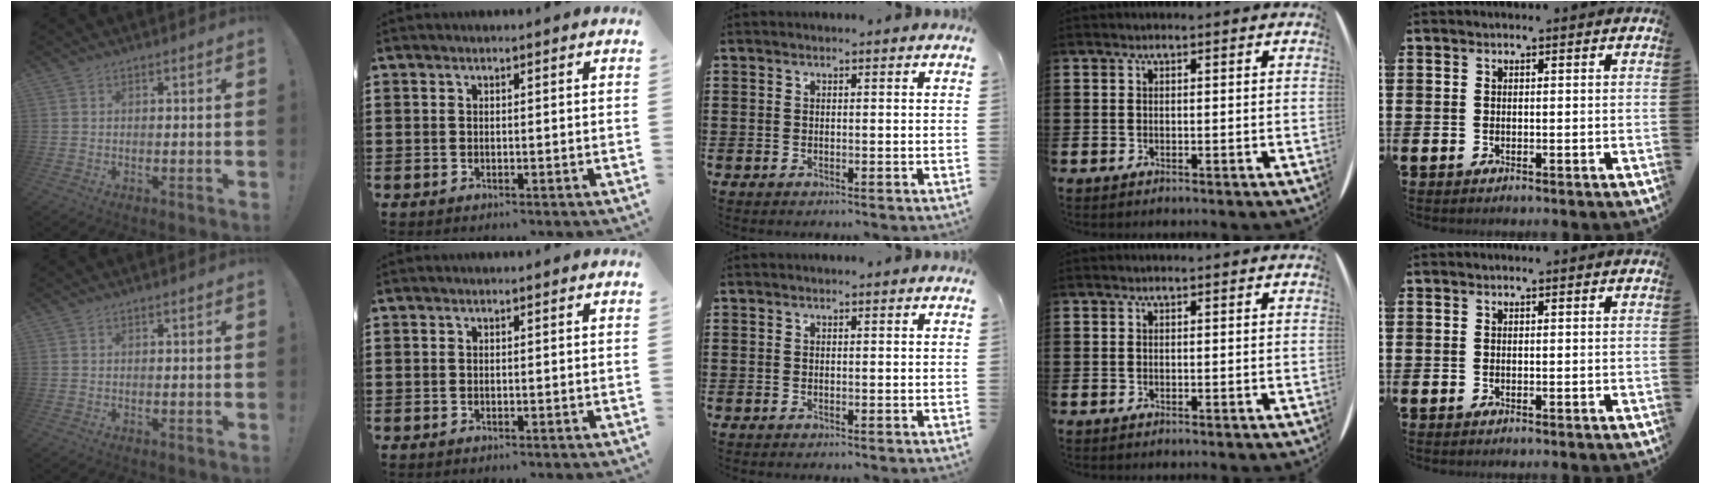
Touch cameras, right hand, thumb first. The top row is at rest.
{}